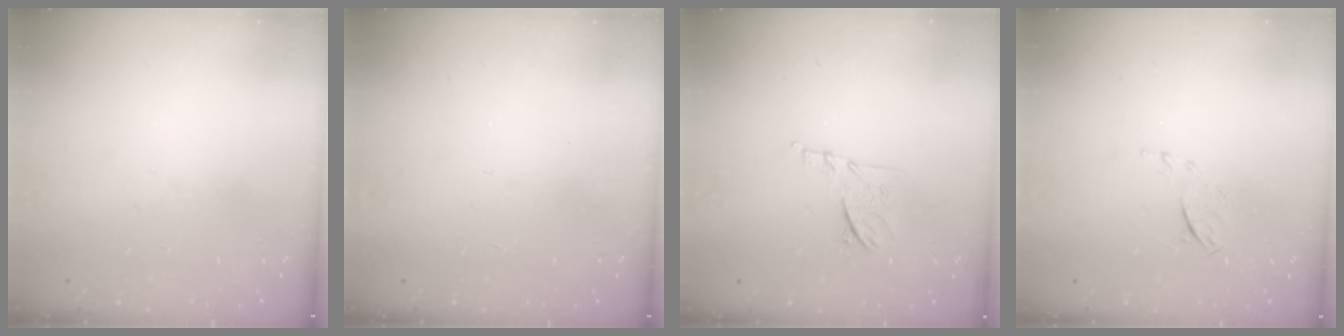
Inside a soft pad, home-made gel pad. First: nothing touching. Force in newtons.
{"total": 1.6, "press": 1.6, "slide": 0.1}
{"total": 8.2, "press": 8.2, "slide": 0.8}
{"total": 5.5, "press": 5.5, "slide": 0.8}